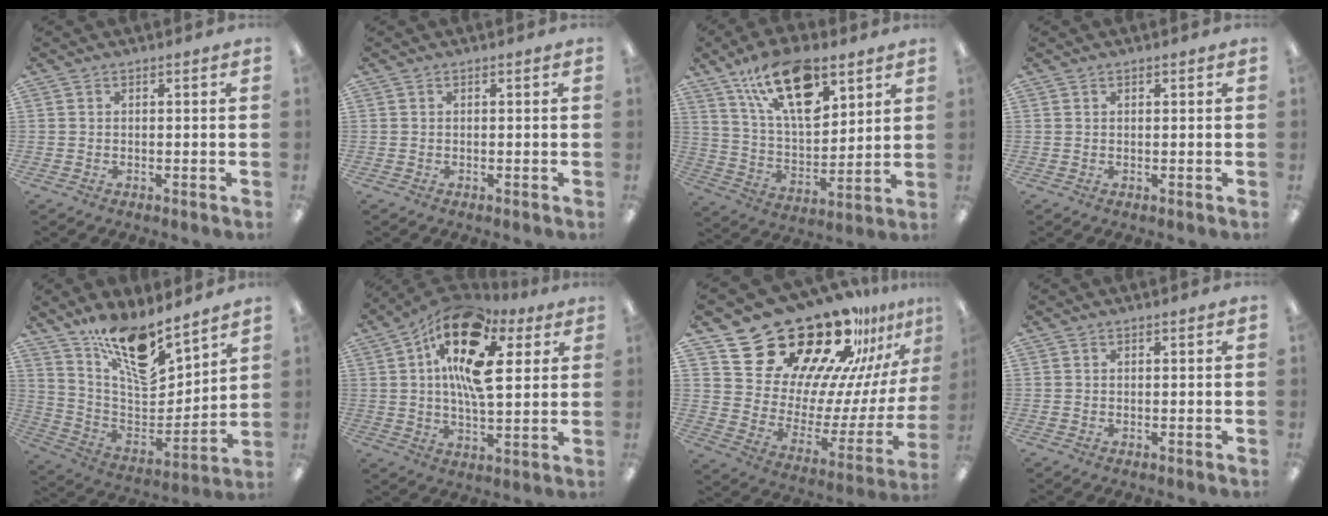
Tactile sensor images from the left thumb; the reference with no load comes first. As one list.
[{"total": 0.0}, {"total": 19.8, "force": [11.8, 9.2, 13.0], "torque": [-0.230, -0.051, 0.201]}, {"total": 0.8, "force": [0.5, 0.4, 0.5], "torque": [-0.002, -0.001, 0.006]}, {"total": 17.3, "force": [13.3, 5.7, 9.4], "torque": [-0.163, -0.100, 0.235]}, {"total": 19.0, "force": [8.1, 8.7, 14.8], "torque": [-0.264, -0.029, 0.128]}, {"total": 27.3, "force": [22.3, 12.5, 9.6], "torque": [-0.131, -0.182, 0.408]}, {"total": 0.5, "force": [0.1, 0.4, 0.3], "torque": [-0.006, 0.004, 0.000]}]